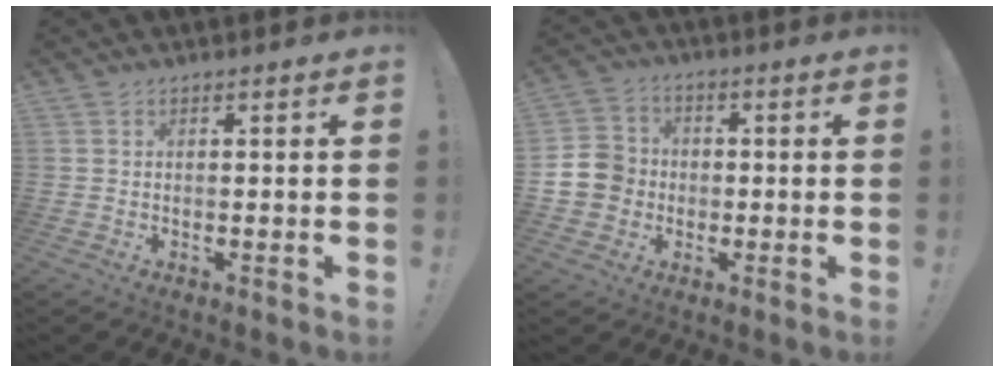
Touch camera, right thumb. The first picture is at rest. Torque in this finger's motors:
{"motor_torque": [0.01, 0.01, 0.01, 0.01, 0.04]}